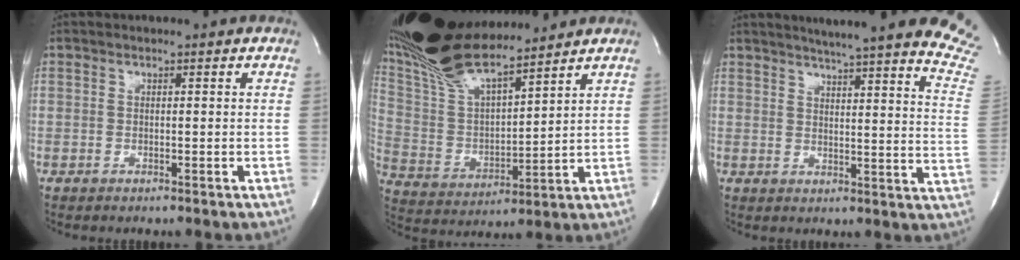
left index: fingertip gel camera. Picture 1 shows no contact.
{"total": 17.9, "force": [15.6, 2.9, 8.2], "torque": [-0.174, 0.004, 0.308]}
{"total": 25.4, "force": [22.8, -0.5, 11.2], "torque": [-0.149, -0.106, 0.257]}